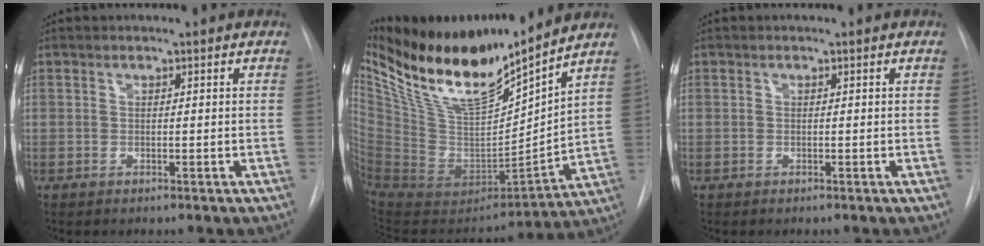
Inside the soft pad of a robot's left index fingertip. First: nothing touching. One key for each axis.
{"total": 23.5, "fx": 19.0, "fy": 3.8, "fz": 13.2, "tx": -0.243, "ty": -0.022, "tz": 0.352}
{"total": 0.0}